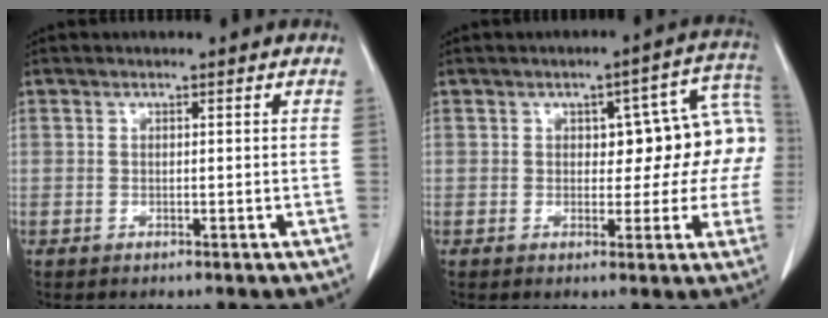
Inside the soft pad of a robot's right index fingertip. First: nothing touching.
{"total": 10.4, "force": [0.7, 5.3, 9.0], "torque": [-0.085, 0.047, 0.010]}